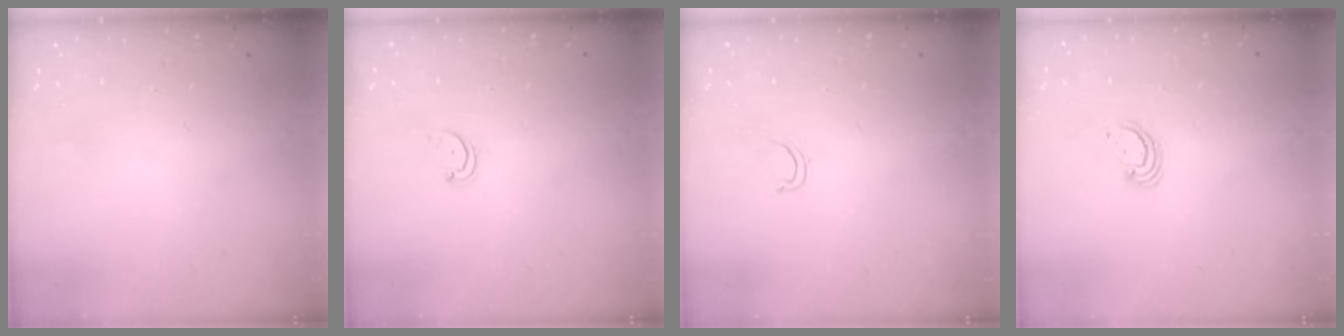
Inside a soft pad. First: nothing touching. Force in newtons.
{"total": 1.5, "press": 1.5, "slide": 0.3}
{"total": 2.6, "press": 2.5, "slide": 0.4}
{"total": 2.3, "press": 2.3, "slide": 0.1}